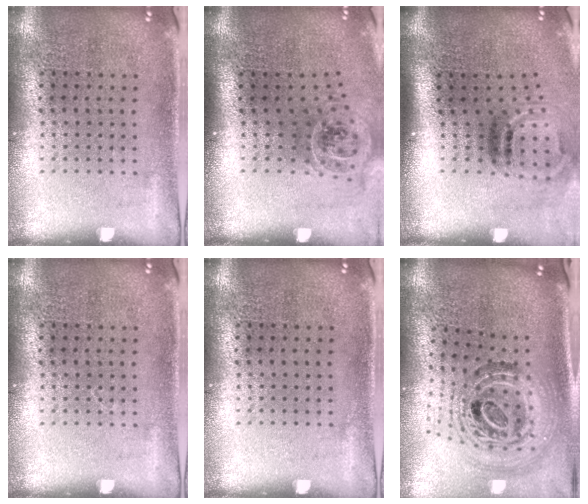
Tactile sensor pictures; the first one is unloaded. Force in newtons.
{"total": 1.1, "press": 1.0, "slide": 0.5}
{"total": 2.1, "press": 1.3, "slide": 1.7}
{"total": 0.0}
{"total": 0.0}
{"total": 1.9, "press": 1.5, "slide": 1.2}